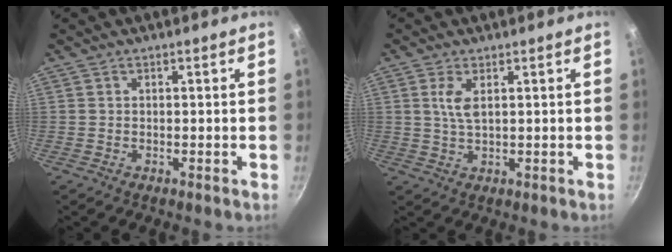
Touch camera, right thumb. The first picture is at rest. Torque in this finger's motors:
{"motor_torque": [0.24, -0.09, 0.53, 0.04, 0.20]}